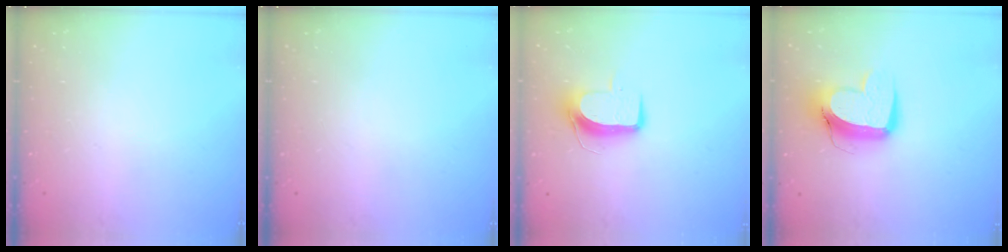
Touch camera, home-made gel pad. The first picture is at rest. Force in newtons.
{"total": 0.0}
{"total": 9.5, "press": 9.5, "slide": 0.8}
{"total": 13.1, "press": 13.0, "slide": 1.6}